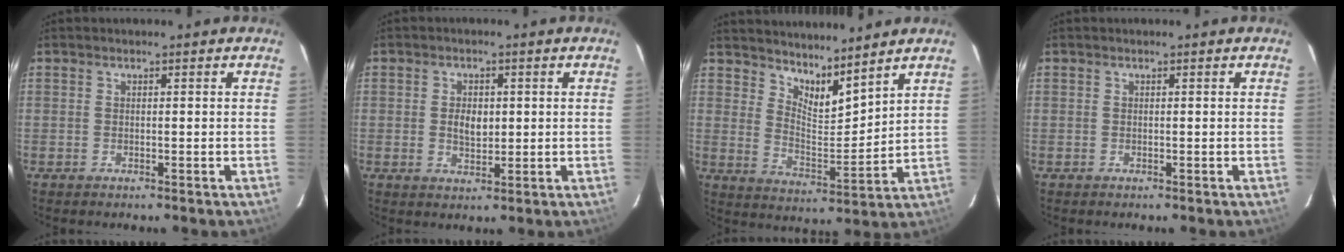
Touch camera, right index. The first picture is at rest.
{"total": 3.8, "force": [0.2, 2.5, 2.9], "torque": [-0.048, 0.001, 0.006]}
{"total": 9.0, "force": [7.8, 1.9, 4.0], "torque": [-0.064, -0.016, 0.138]}
{"total": 0.0}